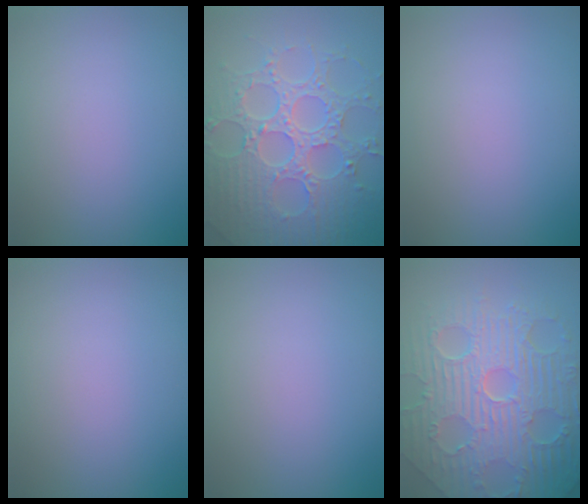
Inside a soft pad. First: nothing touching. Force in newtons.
{"total": 8.3, "press": 6.1, "slide": 5.6}
{"total": 0.0}
{"total": 0.0}
{"total": 0.0}
{"total": 11.3, "press": 7.4, "slide": 8.5}